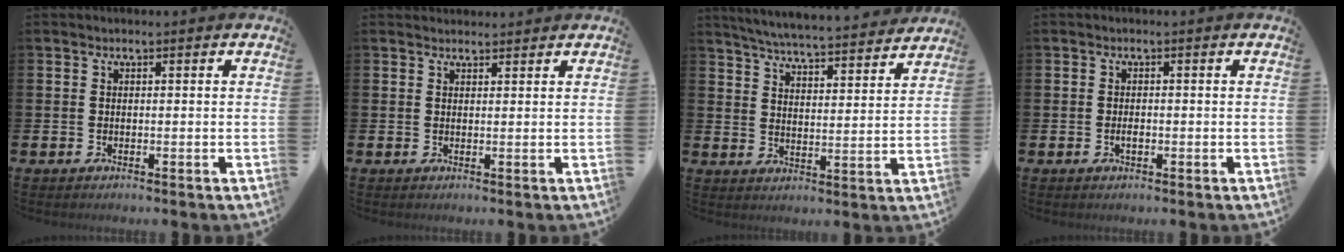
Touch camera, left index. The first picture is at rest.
{"total": 1.4, "force": [1.3, 0.4, -0.1], "torque": [0.009, -0.005, 0.023]}
{"total": 5.7, "force": [5.6, 0.0, 1.1], "torque": [-0.047, -0.043, 0.098]}
{"total": 1.0, "force": [-0.2, 0.5, 0.8], "torque": [-0.021, 0.002, -0.004]}